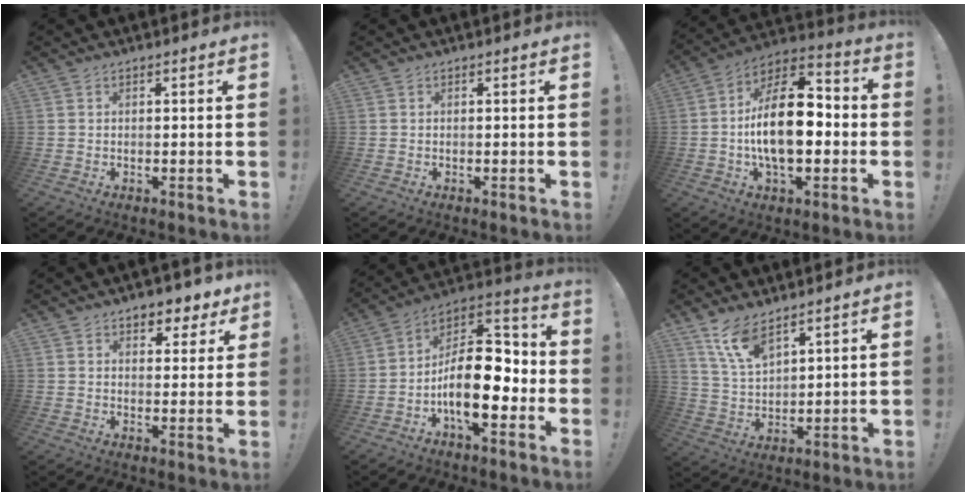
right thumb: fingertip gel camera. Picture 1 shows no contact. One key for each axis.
{"total": 0.0}
{"total": 19.9, "fx": -2.5, "fy": 10.4, "fz": 16.8, "tx": -0.307, "ty": 0.016, "tz": -0.044}
{"total": 6.6, "fx": 5.0, "fy": 3.6, "fz": 2.3, "tx": -0.018, "ty": -0.037, "tz": 0.090}
{"total": 19.3, "fx": -4.5, "fy": 9.6, "fz": 16.1, "tx": -0.275, "ty": 0.017, "tz": -0.068}
{"total": 10.2, "fx": 7.9, "fy": 3.9, "fz": 5.1, "tx": -0.114, "ty": -0.038, "tz": 0.153}